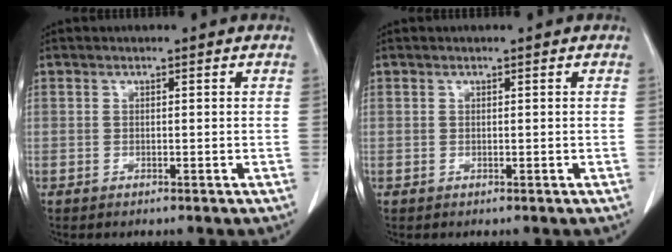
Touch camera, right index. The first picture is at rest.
{"total": 0.0}